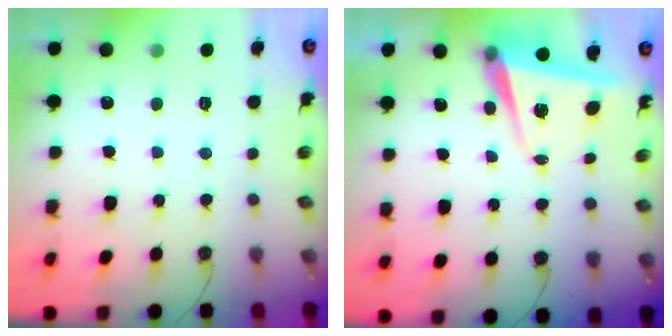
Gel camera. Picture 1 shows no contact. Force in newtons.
{"total": 6.3, "press": 5.0, "slide": 3.8}